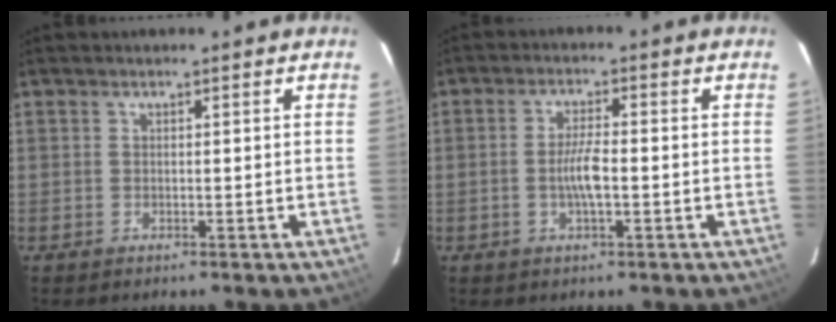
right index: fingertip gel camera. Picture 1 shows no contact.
{"total": 4.7, "force": [-1.1, 1.0, 4.5], "torque": [-0.086, 0.001, -0.019]}